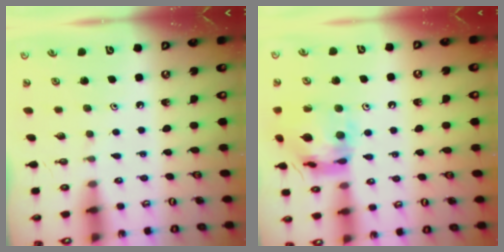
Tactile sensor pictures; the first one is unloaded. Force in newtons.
{"total": 16.1, "press": 16.0, "slide": 1.6}